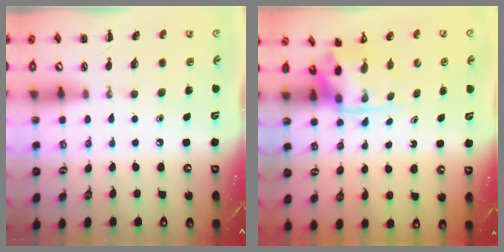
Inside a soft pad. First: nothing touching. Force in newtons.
{"total": 3.5, "press": 3.4, "slide": 0.7}